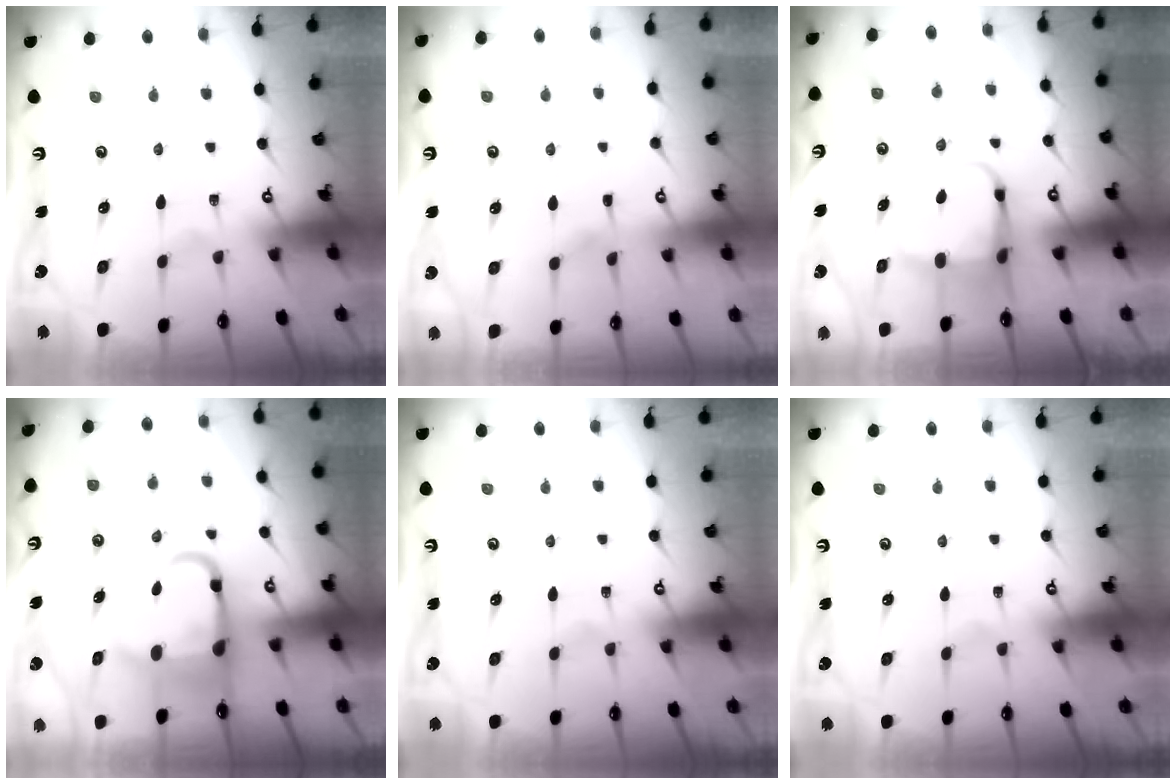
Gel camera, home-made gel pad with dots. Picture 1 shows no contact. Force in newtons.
{"total": 1.5, "press": 1.5, "slide": 0.4}
{"total": 4.7, "press": 4.6, "slide": 0.5}
{"total": 9.2, "press": 8.9, "slide": 2.4}
{"total": 0.0}
{"total": 0.0}